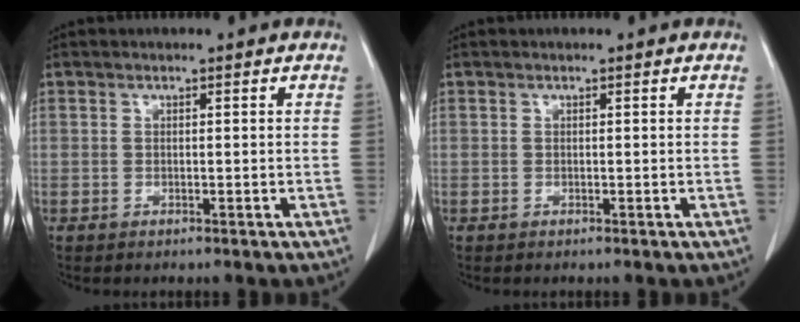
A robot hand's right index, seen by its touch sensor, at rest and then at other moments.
{"total": 0.0}